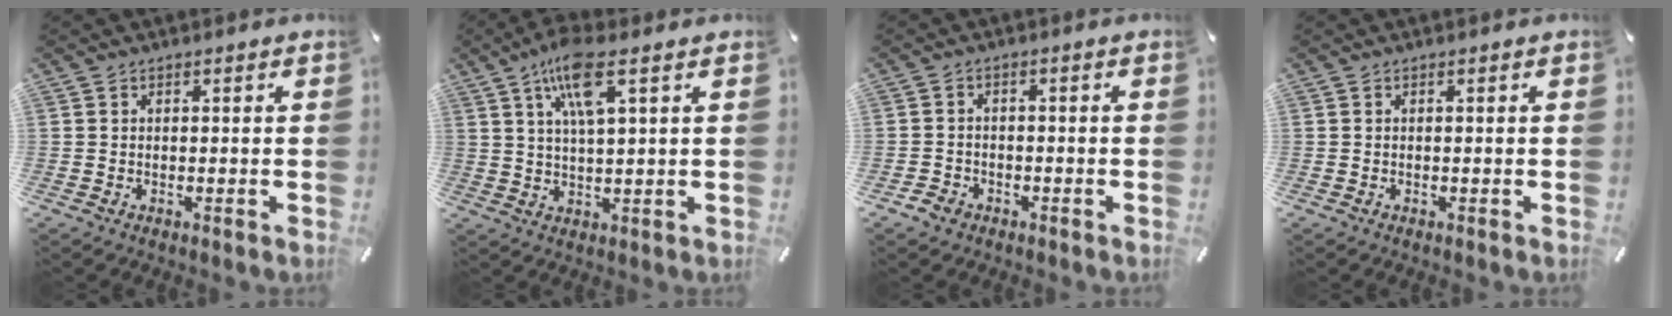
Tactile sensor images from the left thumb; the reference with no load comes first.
{"total": 9.8, "force": [4.9, 2.4, 8.1], "torque": [-0.159, 0.001, 0.085]}
{"total": 2.7, "force": [-1.9, 1.8, 0.5], "torque": [-0.008, 0.011, -0.039]}
{"total": 0.0}